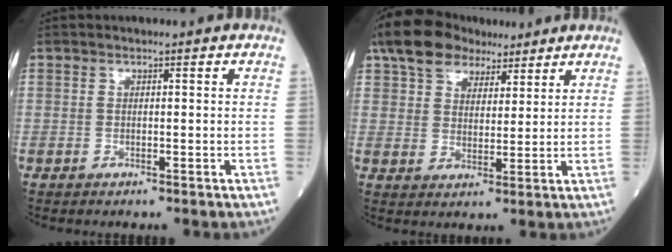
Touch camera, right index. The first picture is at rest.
{"total": 10.2, "force": [7.2, 5.9, 4.2], "torque": [-0.076, 0.037, 0.126]}